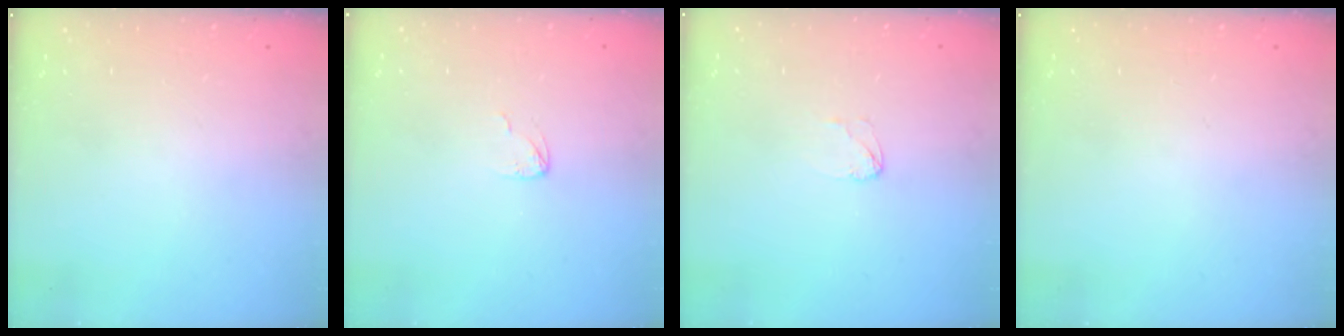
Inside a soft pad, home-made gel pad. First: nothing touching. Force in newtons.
{"total": 3.0, "press": 2.9, "slide": 0.3}
{"total": 2.6, "press": 2.6, "slide": 0.2}
{"total": 0.0}